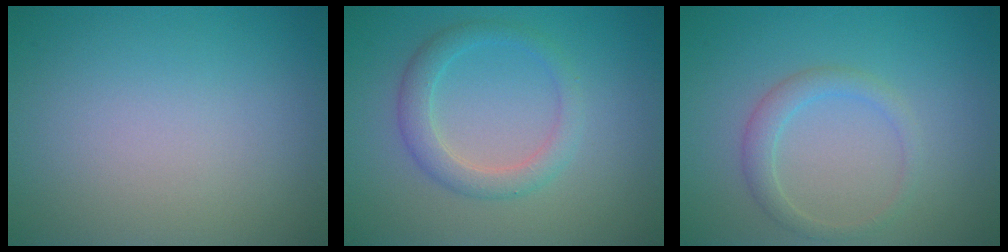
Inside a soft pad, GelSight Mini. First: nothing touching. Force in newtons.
{"total": 2.7, "press": 2.7, "slide": 0.2}
{"total": 2.0, "press": 2.0, "slide": 0.1}